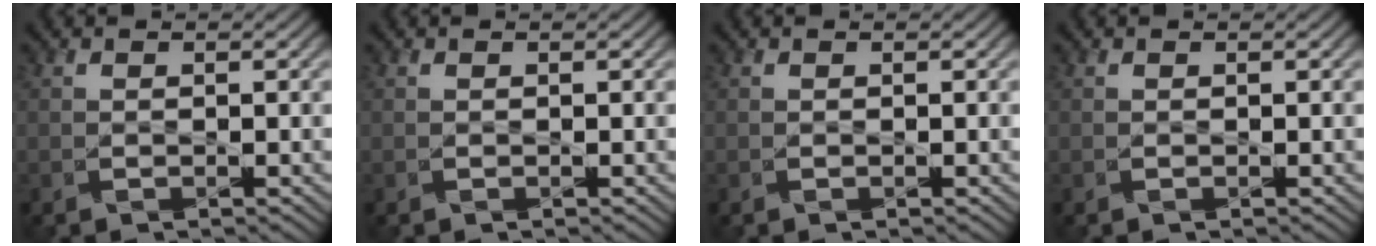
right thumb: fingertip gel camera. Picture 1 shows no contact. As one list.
[{"total": 0.0}, {"total": 0.0}, {"total": 0.0}]